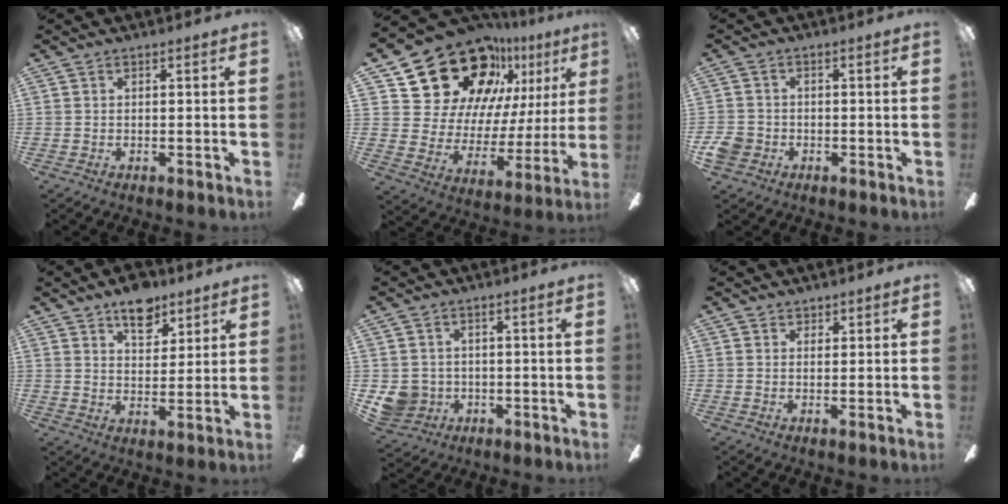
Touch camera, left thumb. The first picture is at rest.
{"total": 24.6, "force": [16.8, 14.6, 10.5], "torque": [-0.165, -0.110, 0.321]}
{"total": 4.8, "force": [-1.7, 4.1, 1.8], "torque": [-0.048, 0.010, -0.033]}
{"total": 9.4, "force": [6.4, 5.1, 4.7], "torque": [-0.052, -0.029, 0.111]}
{"total": 6.0, "force": [-0.5, 5.8, 1.4], "torque": [-0.041, 0.000, -0.007]}
{"total": 1.7, "force": [1.4, 0.9, 0.0], "torque": [0.007, -0.004, 0.027]}